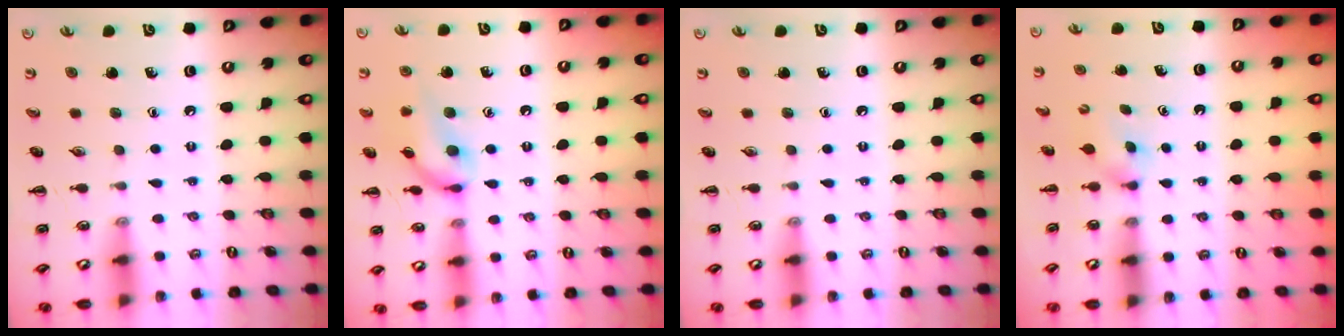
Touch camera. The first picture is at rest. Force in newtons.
{"total": 14.0, "press": 13.9, "slide": 1.2}
{"total": 0.0}
{"total": 1.8, "press": 1.5, "slide": 1.0}